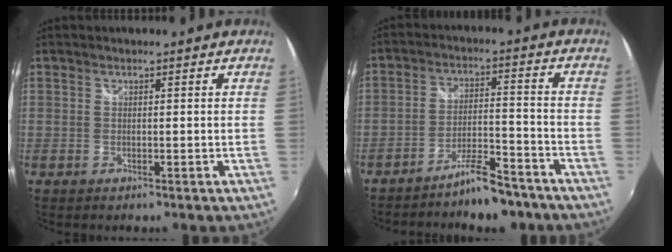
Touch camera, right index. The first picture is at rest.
{"total": 8.2, "force": [-7.0, 2.1, 3.8], "torque": [-0.075, 0.020, -0.104]}